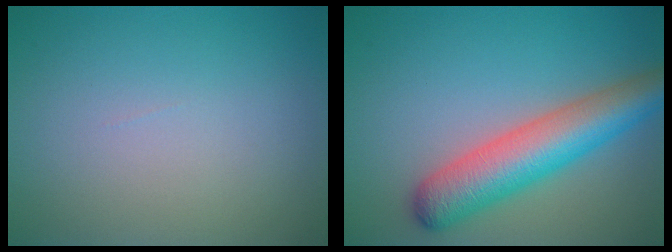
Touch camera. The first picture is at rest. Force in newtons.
{"total": 7.0, "press": 7.0, "slide": 0.2}